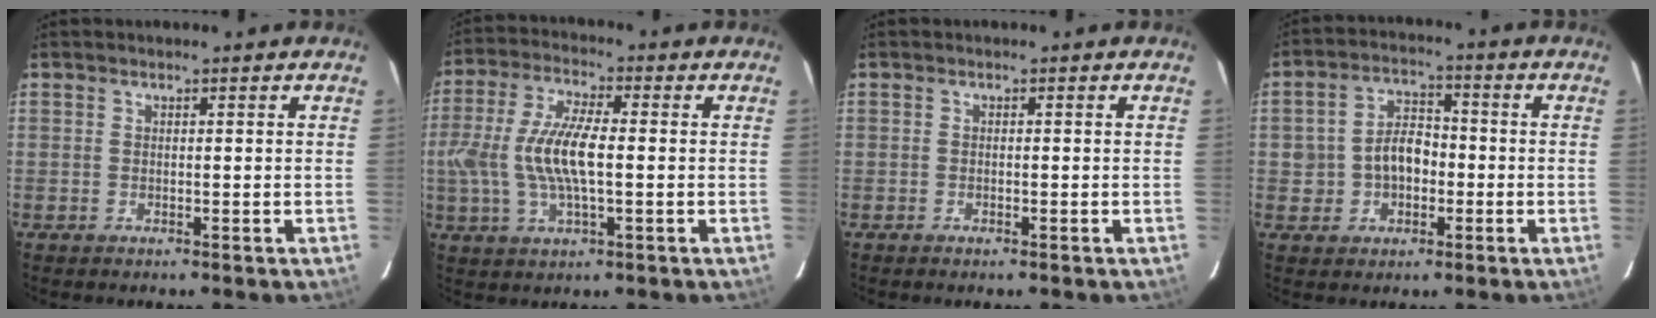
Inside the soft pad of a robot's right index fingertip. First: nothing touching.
{"total": 12.0, "force": [-0.8, 3.9, 11.4], "torque": [-0.233, 0.002, -0.014]}
{"total": 0.5, "force": [-0.5, 0.0, 0.2], "torque": [-0.004, 0.000, -0.009]}
{"total": 7.0, "force": [-1.3, 5.6, 3.9], "torque": [-0.075, 0.023, -0.010]}